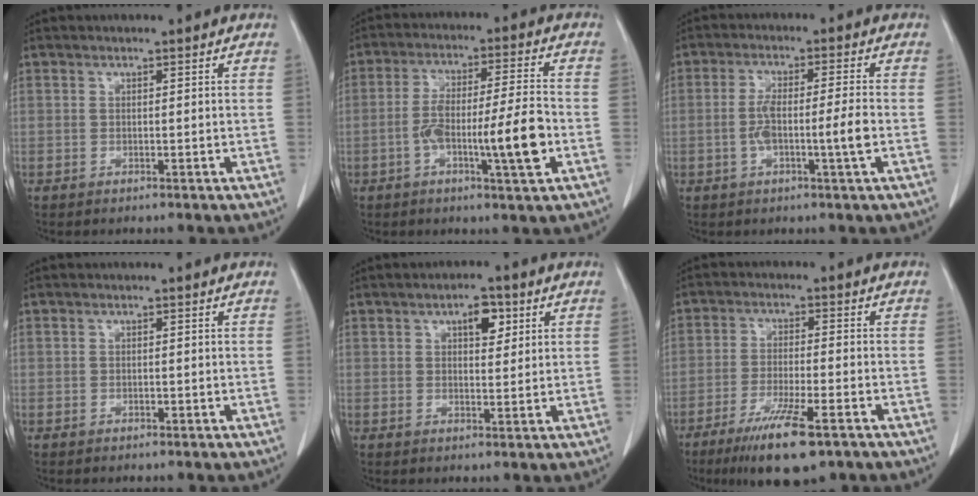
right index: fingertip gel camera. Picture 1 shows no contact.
{"total": 11.4, "force": [-3.3, 0.8, 10.8], "torque": [-0.189, 0.007, -0.057]}
{"total": 6.5, "force": [-1.4, 0.0, 6.3], "torque": [-0.124, 0.003, -0.025]}
{"total": 0.0}
{"total": 4.3, "force": [2.0, 1.9, 3.3], "torque": [-0.047, 0.005, 0.028]}
{"total": 10.4, "force": [-6.5, 1.3, 8.0], "torque": [-0.138, -0.024, -0.104]}